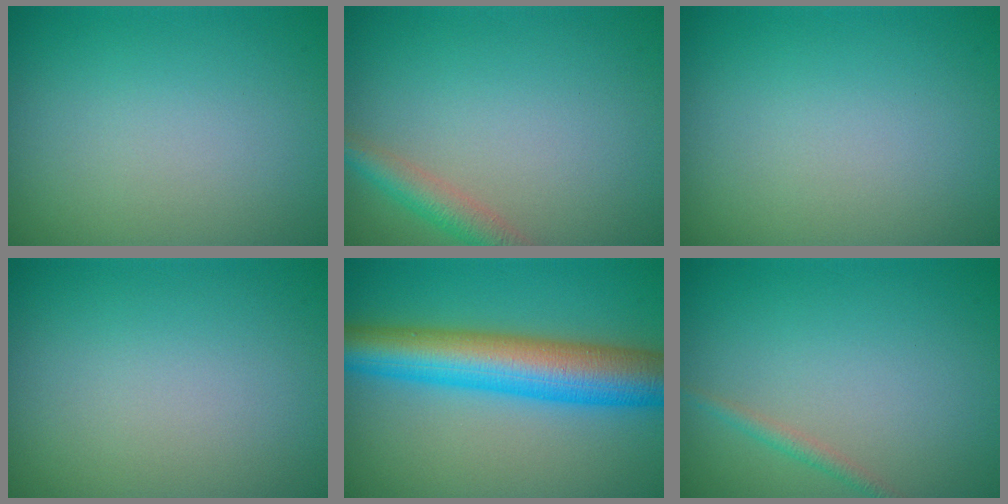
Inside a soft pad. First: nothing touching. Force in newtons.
{"total": 2.6, "press": 2.6, "slide": 0.2}
{"total": 0.0}
{"total": 0.0}
{"total": 9.4, "press": 9.4, "slide": 0.1}
{"total": 1.1, "press": 1.1, "slide": 0.0}